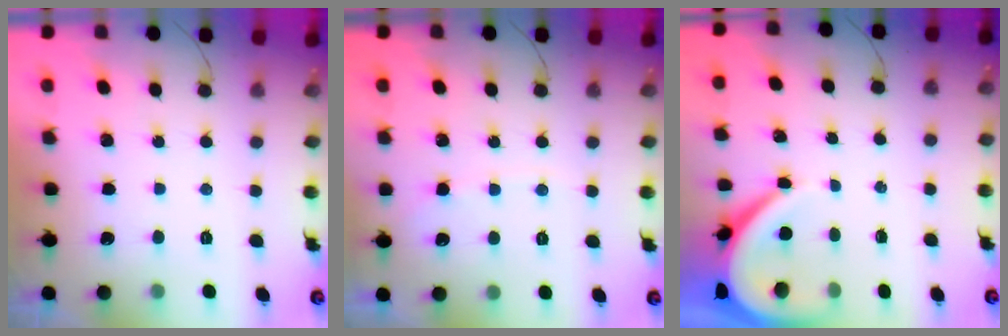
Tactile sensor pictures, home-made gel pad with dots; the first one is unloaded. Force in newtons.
{"total": 4.5, "press": 4.5, "slide": 0.6}
{"total": 6.3, "press": 6.3, "slide": 0.7}